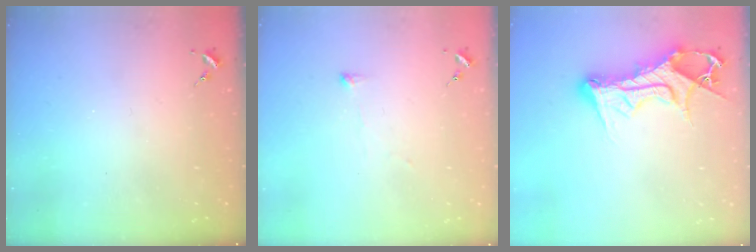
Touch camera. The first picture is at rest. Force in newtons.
{"total": 2.8, "press": 2.7, "slide": 0.5}
{"total": 13.7, "press": 13.7, "slide": 1.4}